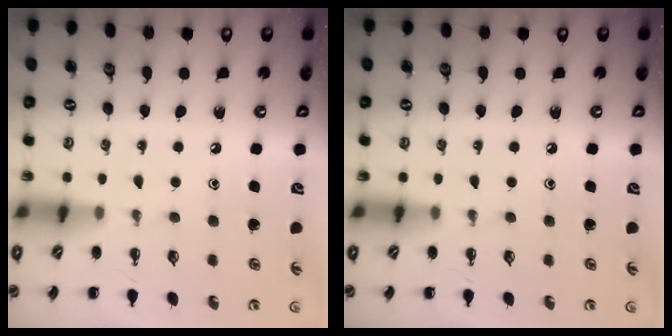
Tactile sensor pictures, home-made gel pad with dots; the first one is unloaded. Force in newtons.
{"total": 0.0}